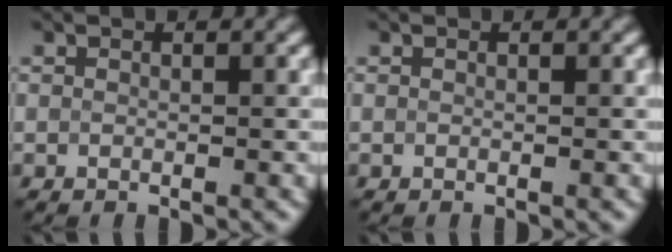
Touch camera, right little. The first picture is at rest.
{"total": 0.0}